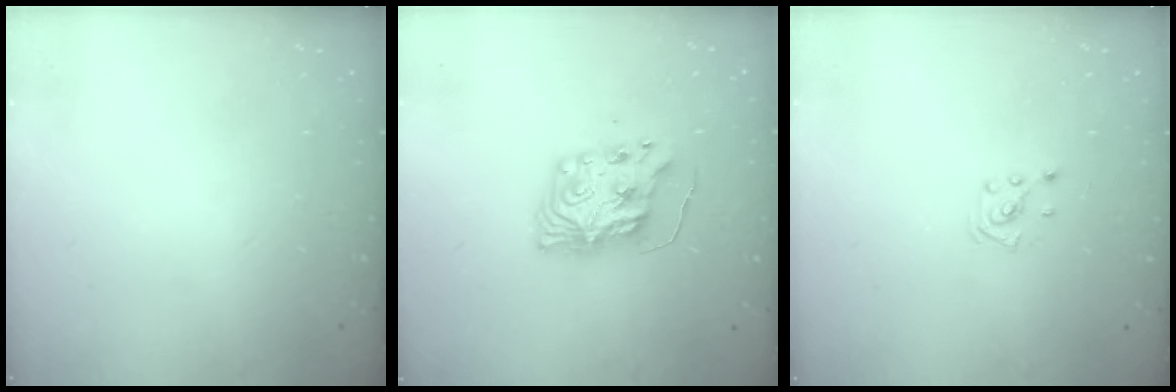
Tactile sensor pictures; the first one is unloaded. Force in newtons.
{"total": 9.1, "press": 9.0, "slide": 0.6}
{"total": 2.0, "press": 2.0, "slide": 0.6}